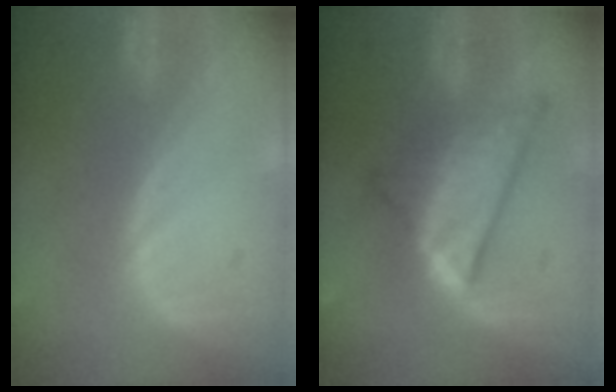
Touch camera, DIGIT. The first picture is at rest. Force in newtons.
{"total": 9.1, "press": 9.1, "slide": 0.7}